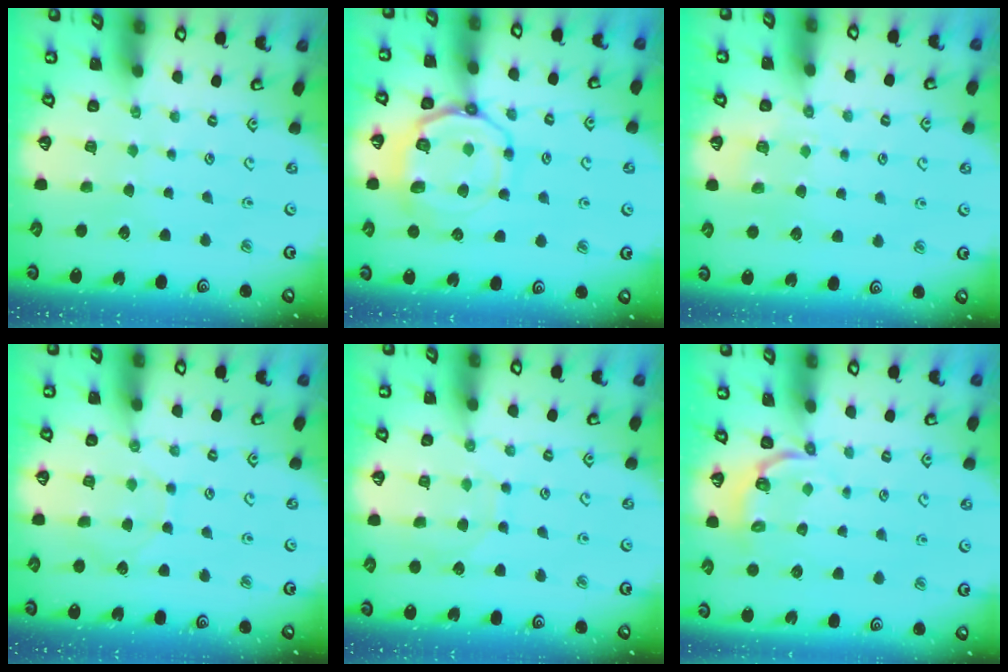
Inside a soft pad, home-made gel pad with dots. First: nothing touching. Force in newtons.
{"total": 14.0, "press": 13.9, "slide": 1.6}
{"total": 4.9, "press": 4.8, "slide": 1.2}
{"total": 5.5, "press": 5.5, "slide": 0.7}
{"total": 6.9, "press": 6.8, "slide": 0.5}
{"total": 3.4, "press": 2.4, "slide": 2.5}